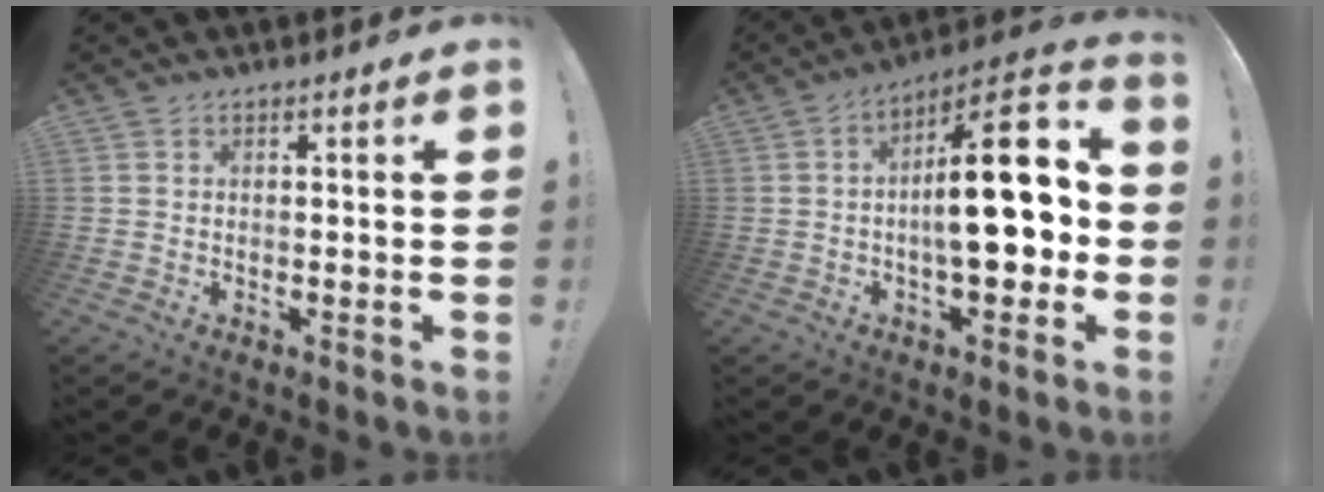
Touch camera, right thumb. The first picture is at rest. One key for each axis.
{"total": 20.4, "fx": -0.2, "fy": 8.1, "fz": 18.7, "tx": -0.252, "ty": 0.005, "tz": -0.009}